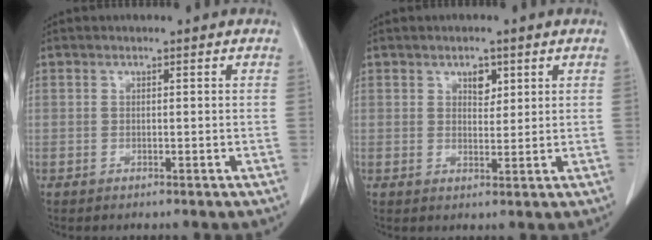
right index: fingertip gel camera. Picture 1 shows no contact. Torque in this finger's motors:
{"motor_torque": [-0.10, 0.13, -0.02, 0.00]}